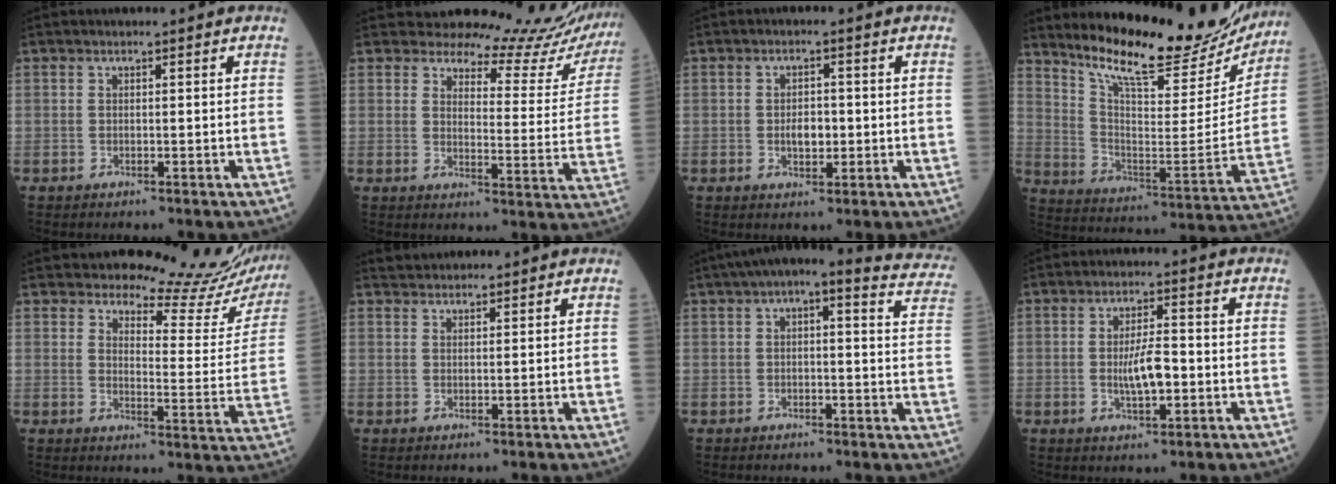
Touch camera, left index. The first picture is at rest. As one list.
[{"total": 17.1, "force": [16.9, 2.4, 1.6], "torque": [0.005, -0.101, 0.167]}, {"total": 3.1, "force": [-0.4, 1.8, 2.5], "torque": [-0.044, 0.002, -0.004]}, {"total": 22.6, "force": [20.2, 4.6, 8.9], "torque": [-0.141, -0.054, 0.290]}, {"total": 16.6, "force": [16.2, 1.9, 3.1], "torque": [-0.026, -0.103, 0.167]}, {"total": 3.2, "force": [3.1, 0.6, 0.3], "torque": [-0.008, 0.033, 0.057]}, {"total": 15.6, "force": [13.3, 3.6, 7.4], "torque": [-0.083, 0.021, 0.134]}, {"total": 5.3, "force": [-0.8, 1.4, 5.0], "torque": [-0.100, 0.000, -0.013]}]